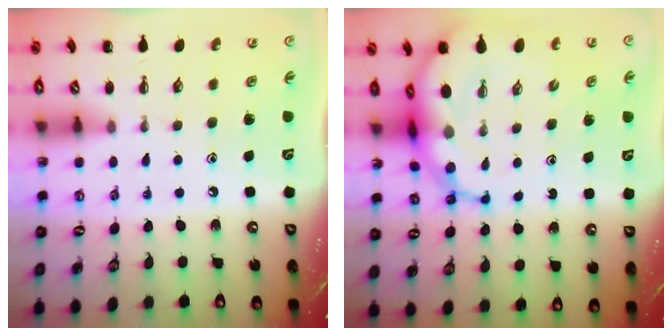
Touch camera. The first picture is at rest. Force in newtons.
{"total": 11.5, "press": 11.1, "slide": 3.2}